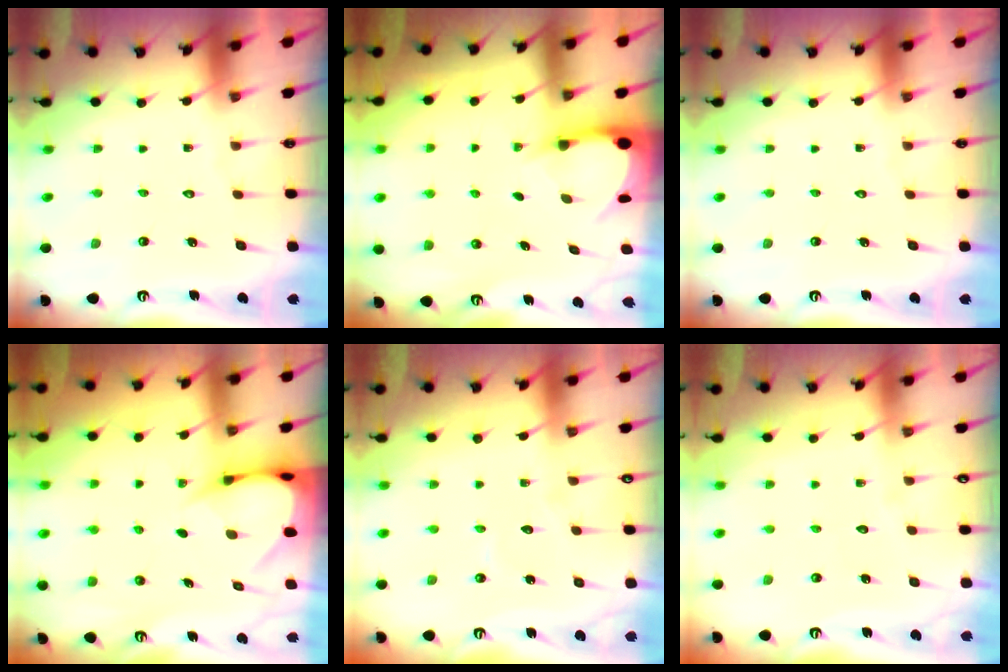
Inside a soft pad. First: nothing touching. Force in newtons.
{"total": 3.6, "press": 3.6, "slide": 0.3}
{"total": 0.0}
{"total": 5.4, "press": 5.4, "slide": 0.7}
{"total": 3.8, "press": 3.8, "slide": 0.3}
{"total": 1.8, "press": 1.8, "slide": 0.1}